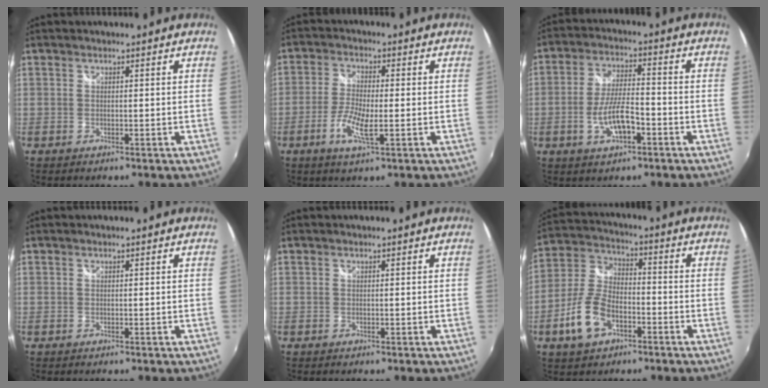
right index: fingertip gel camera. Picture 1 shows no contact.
{"total": 6.4, "force": [-2.2, 1.4, 5.8], "torque": [-0.126, -0.008, -0.043]}
{"total": 8.5, "force": [-3.4, 2.8, 7.3], "torque": [-0.146, -0.003, -0.058]}
{"total": 0.0}
{"total": 0.0}
{"total": 11.0, "force": [-5.1, 6.1, 7.6], "torque": [-0.172, 0.006, -0.096]}